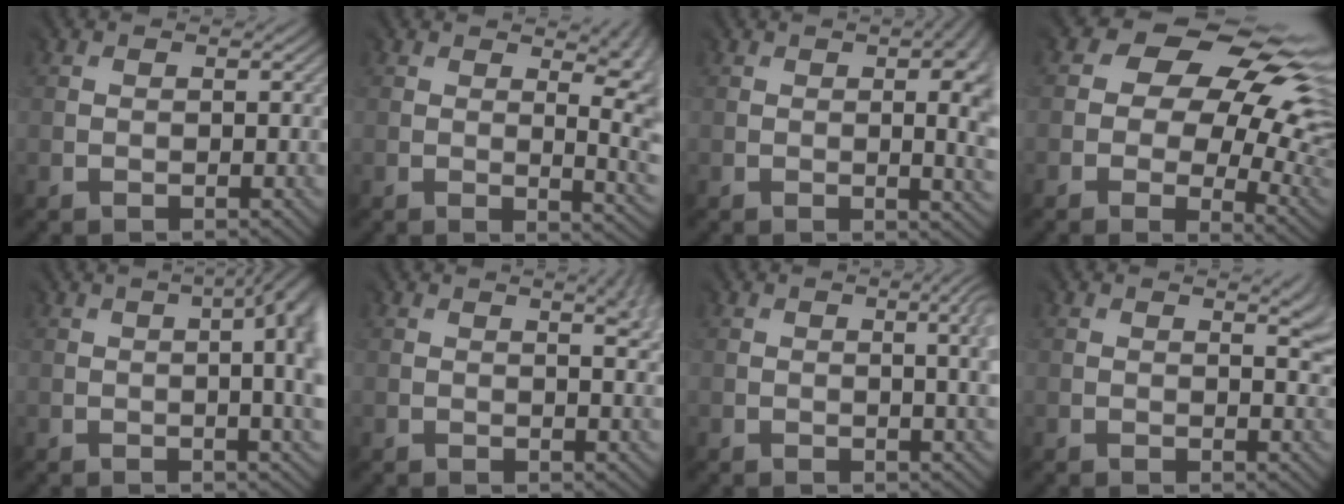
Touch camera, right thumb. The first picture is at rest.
{"total": 8.4, "force": [1.5, 3.5, 7.5], "torque": [-0.068, 0.013, 0.016]}
{"total": 8.3, "force": [0.4, 3.2, 7.6], "torque": [-0.070, 0.009, 0.005]}
{"total": 14.8, "force": [3.8, 9.8, 10.5], "torque": [-0.152, 0.005, 0.090]}
{"total": 10.9, "force": [0.2, 4.3, 10.0], "torque": [-0.106, 0.012, -0.007]}
{"total": 6.0, "force": [2.1, 2.2, 5.2], "torque": [-0.042, 0.018, 0.016]}
{"total": 5.8, "force": [0.8, 1.9, 5.4], "torque": [-0.039, 0.011, 0.005]}
{"total": 3.7, "force": [1.6, 1.0, 3.2], "torque": [-0.035, 0.001, 0.023]}